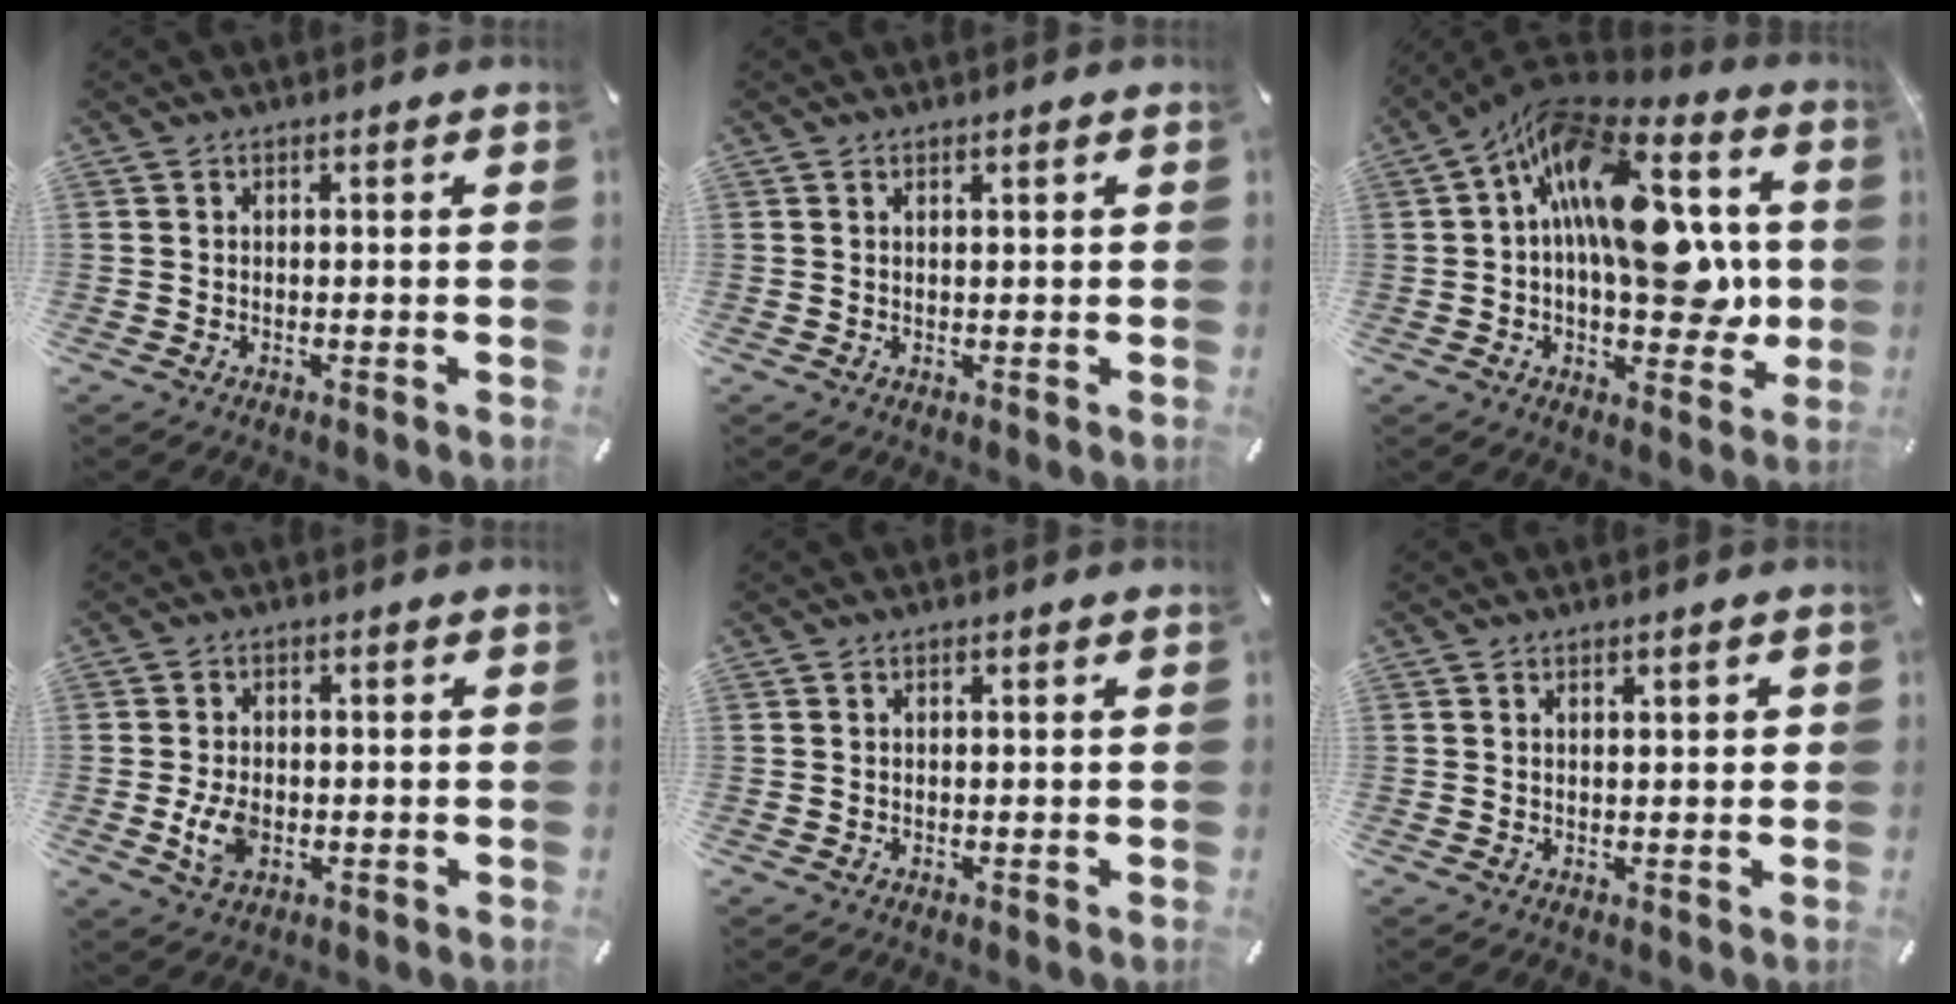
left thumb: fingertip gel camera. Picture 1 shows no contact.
{"total": 0.7, "force": [0.5, 0.1, 0.4], "torque": [-0.008, 0.000, 0.008]}
{"total": 24.2, "force": [3.1, 13.1, 20.1], "torque": [-0.318, -0.019, 0.053]}
{"total": 5.6, "force": [-1.1, 3.9, 3.9], "torque": [-0.085, -0.004, -0.024]}
{"total": 0.0}
{"total": 1.2, "force": [0.6, 0.5, 0.9], "torque": [-0.017, 0.002, 0.008]}